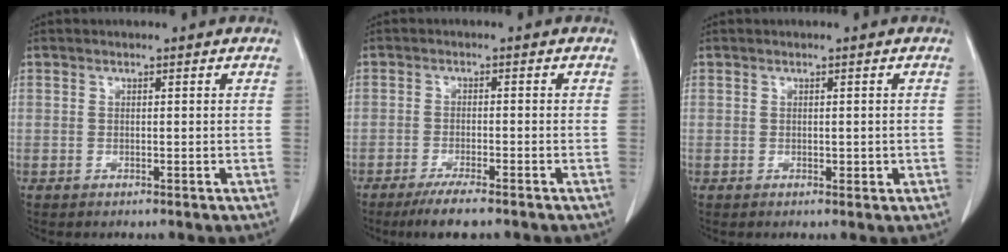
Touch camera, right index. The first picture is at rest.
{"total": 5.6, "force": [-4.3, 0.3, 3.7], "torque": [-0.062, -0.013, -0.067]}
{"total": 1.2, "force": [-0.2, 0.8, 0.9], "torque": [-0.010, 0.001, 0.002]}